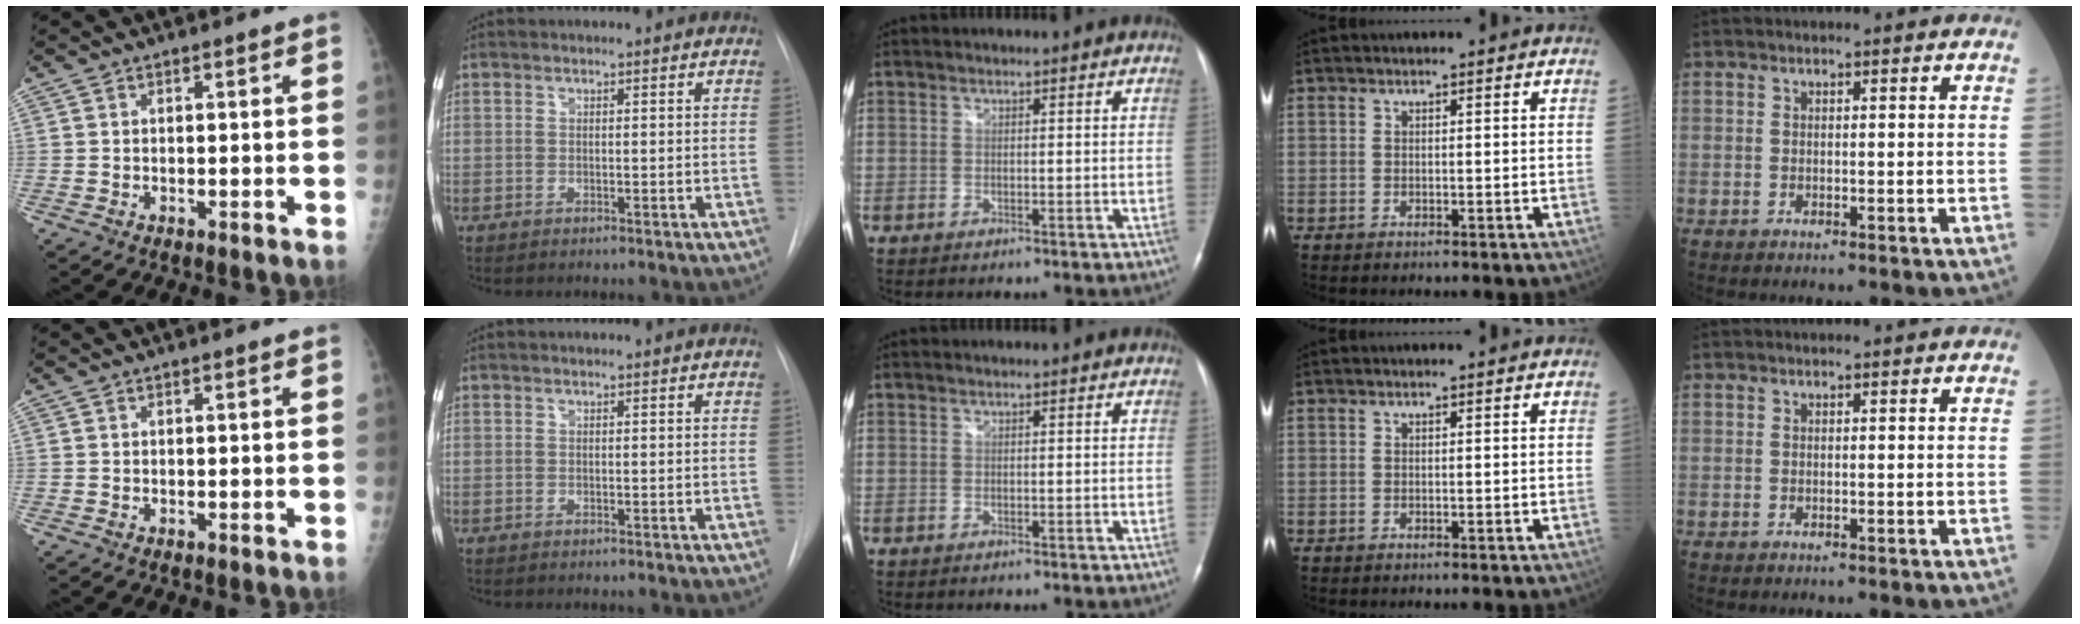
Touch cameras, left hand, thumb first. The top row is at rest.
{}